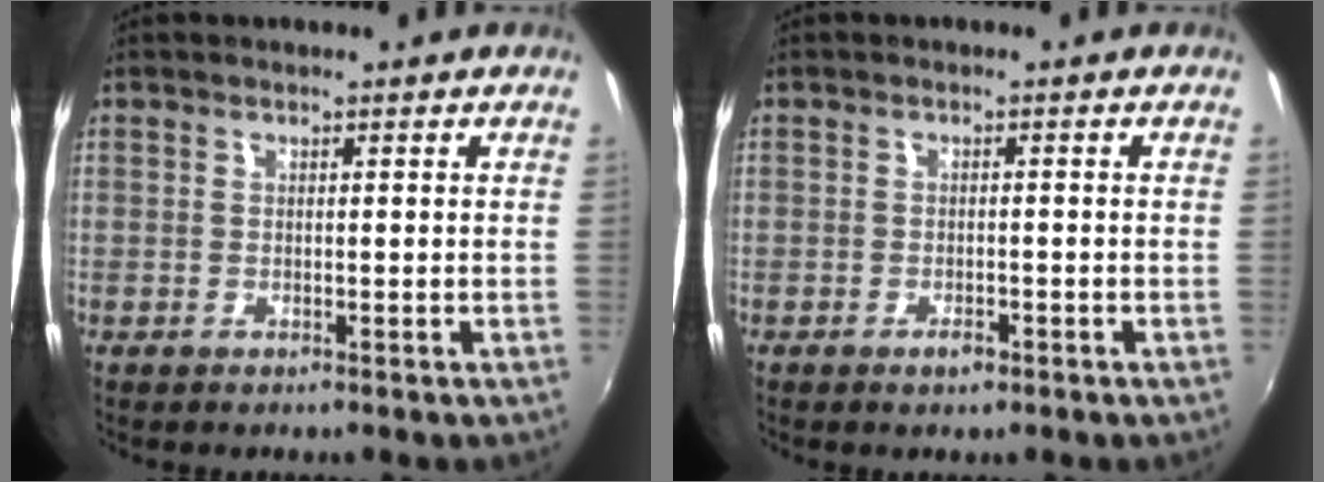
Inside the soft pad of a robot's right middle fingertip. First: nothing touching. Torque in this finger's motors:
{"motor_torque": [1.07, -1.07, 0.06, 0.03]}